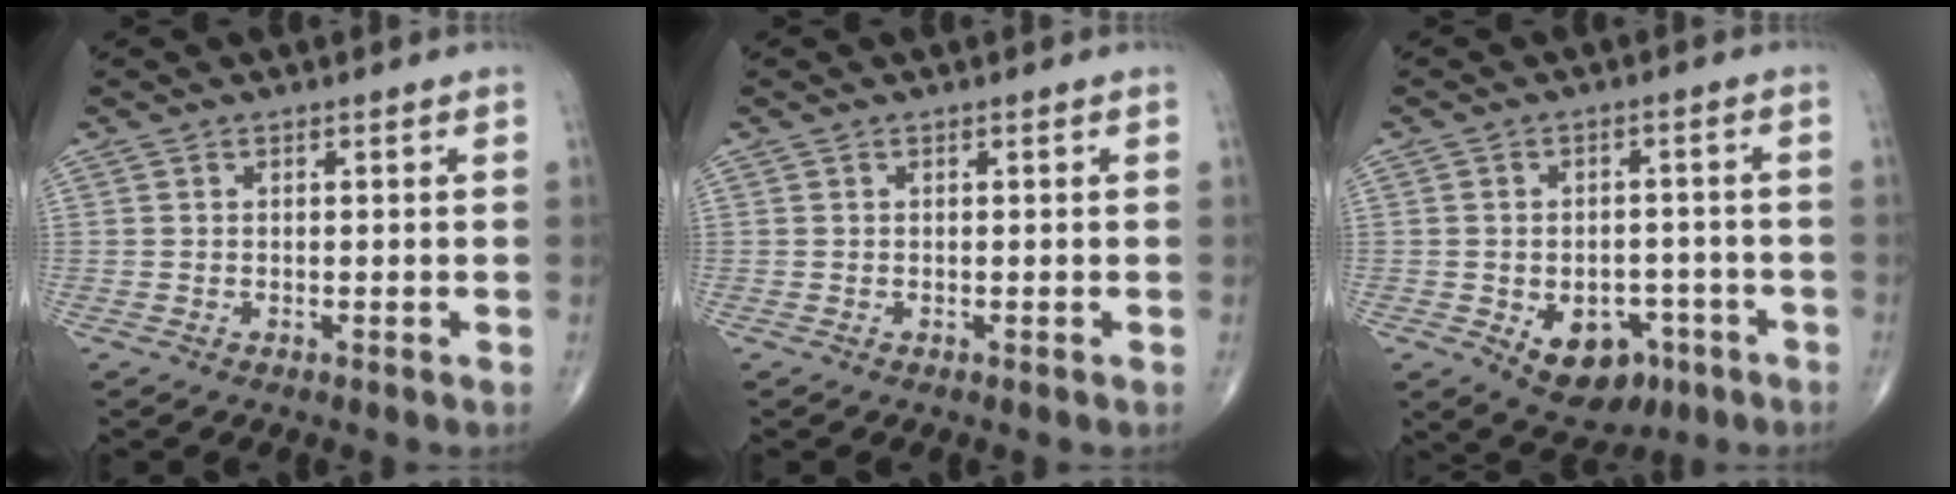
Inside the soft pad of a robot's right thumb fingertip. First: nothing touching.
{"total": 0.0}
{"total": 10.0, "force": [-4.2, 7.0, 5.9], "torque": [-0.060, 0.024, -0.046]}